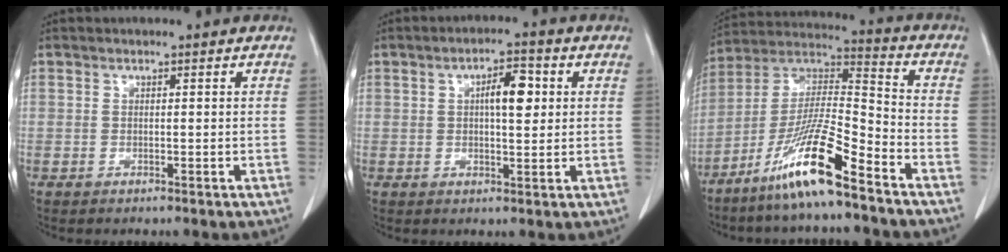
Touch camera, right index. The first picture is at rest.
{"total": 5.5, "force": [1.2, 1.7, 5.1], "torque": [-0.083, 0.009, 0.019]}
{"total": 14.2, "force": [-9.4, 0.3, 10.6], "torque": [-0.213, -0.012, -0.178]}